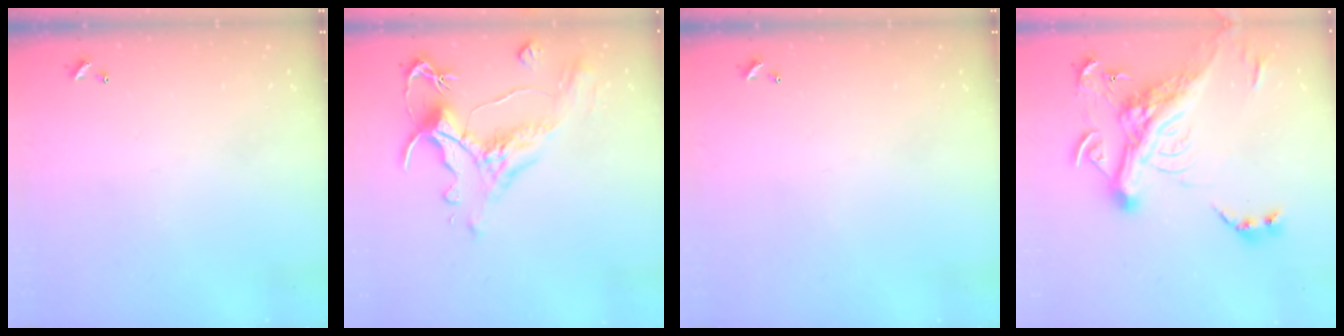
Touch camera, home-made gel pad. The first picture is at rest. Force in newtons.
{"total": 1.6, "press": 0.0, "slide": 1.6}
{"total": 0.0}
{"total": 14.9, "press": 14.6, "slide": 2.7}